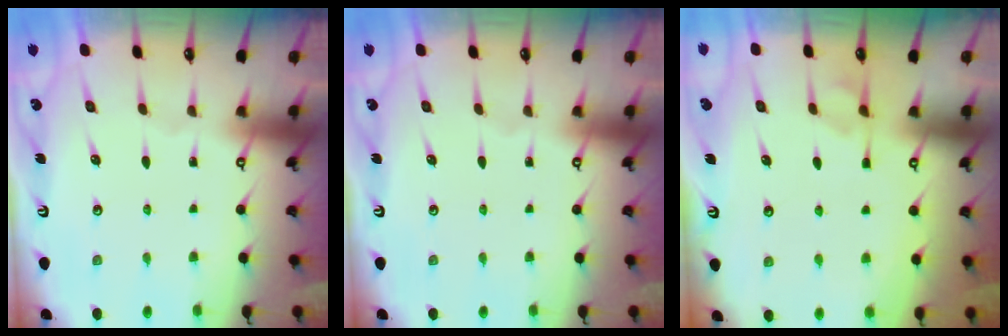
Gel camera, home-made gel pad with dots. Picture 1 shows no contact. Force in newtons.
{"total": 0.0}
{"total": 0.9, "press": 0.1, "slide": 0.9}